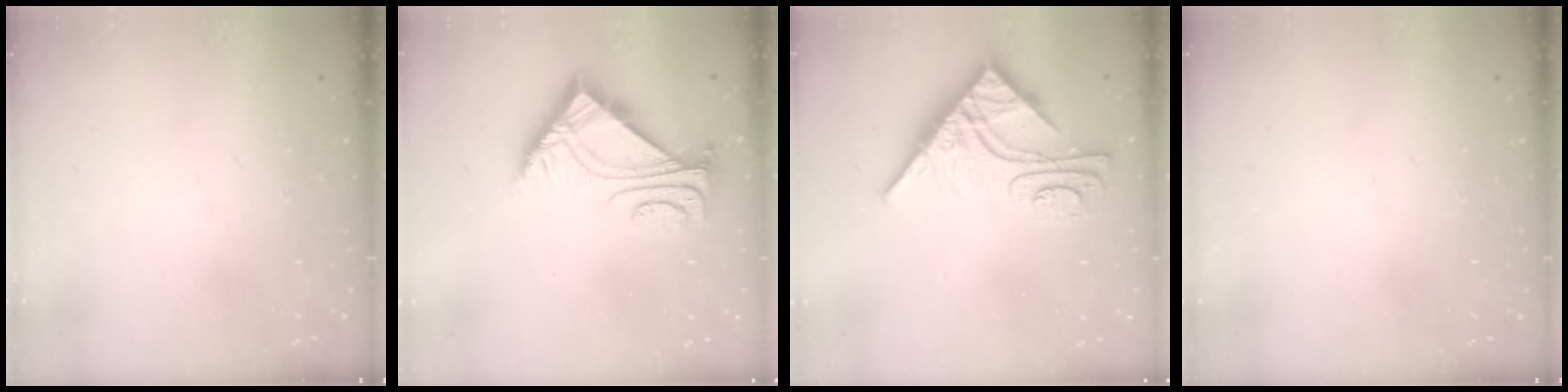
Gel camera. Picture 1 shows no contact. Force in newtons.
{"total": 4.9, "press": 4.8, "slide": 0.7}
{"total": 10.9, "press": 10.8, "slide": 1.0}
{"total": 0.0}